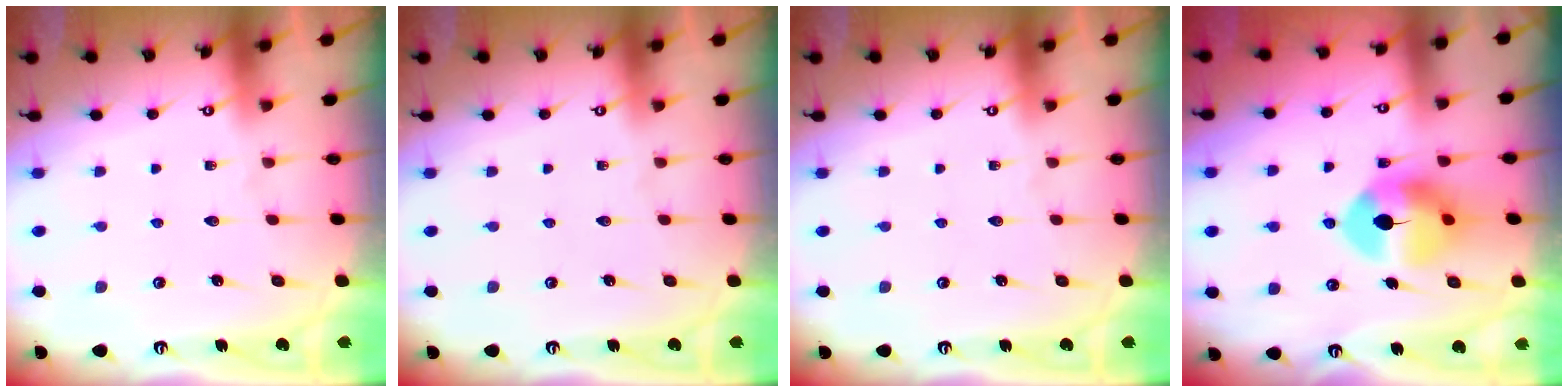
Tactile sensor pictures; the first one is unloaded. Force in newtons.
{"total": 0.0}
{"total": 0.0}
{"total": 9.0, "press": 9.0, "slide": 0.6}